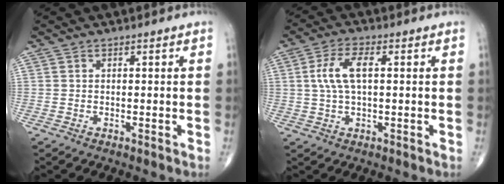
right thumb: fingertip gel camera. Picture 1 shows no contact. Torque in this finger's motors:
{"motor_torque": [0.06, 0.05, 0.60, -0.07, 0.11]}